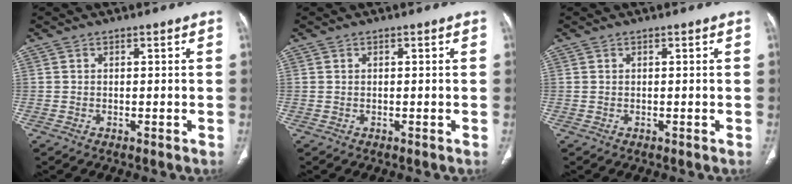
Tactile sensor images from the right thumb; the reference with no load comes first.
{"total": 0.0}
{"total": 0.0}